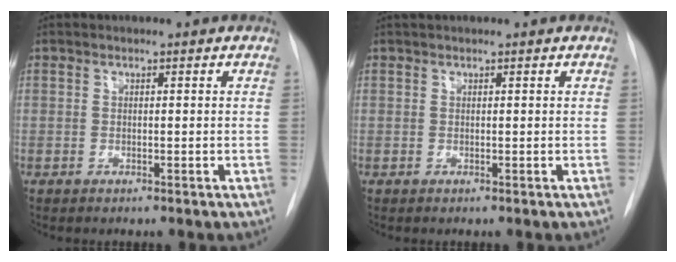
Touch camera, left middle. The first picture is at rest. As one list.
[{"total": 1.2, "force": [1.1, 0.0, 0.5], "torque": [-0.012, 0.022, 0.023]}]